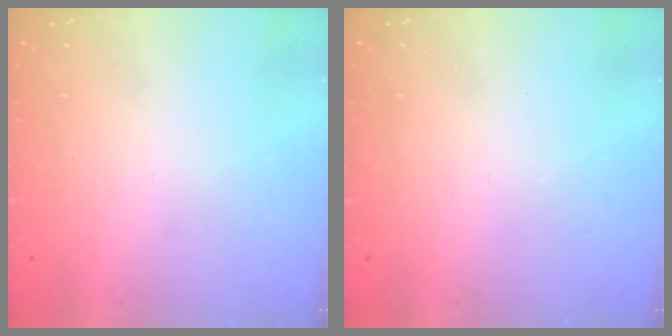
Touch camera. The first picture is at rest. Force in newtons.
{"total": 0.0}